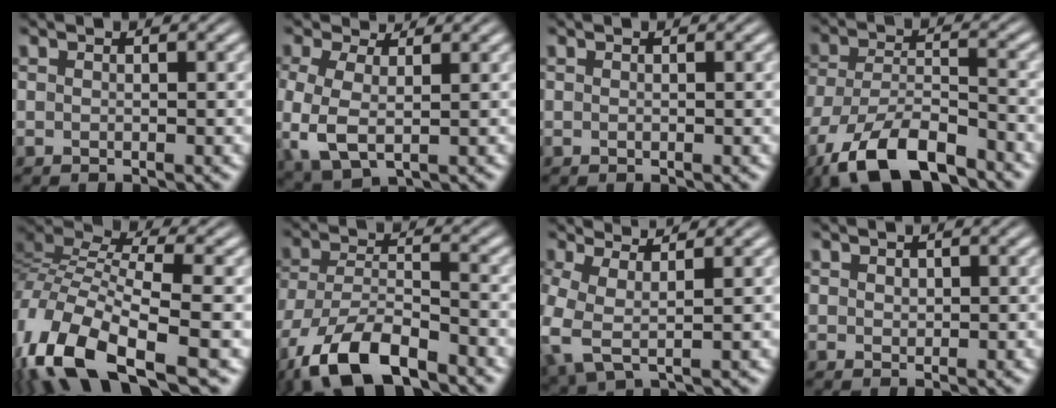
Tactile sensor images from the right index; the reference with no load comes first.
{"total": 5.2, "force": [0.7, 3.6, 3.7], "torque": [-0.098, -0.016, 0.026]}
{"total": 0.0}
{"total": 9.6, "force": [-6.2, 5.1, 5.3], "torque": [-0.105, -0.029, -0.089]}
{"total": 12.2, "force": [-2.4, 8.0, 8.9], "torque": [-0.210, -0.030, -0.028]}
{"total": 8.3, "force": [-4.9, 4.5, 4.9], "torque": [-0.104, -0.028, -0.068]}
{"total": 5.3, "force": [0.8, 3.8, 3.6], "torque": [-0.110, -0.020, 0.023]}
{"total": 1.1, "force": [0.5, 0.9, 0.3], "torque": [-0.010, 0.002, 0.009]}